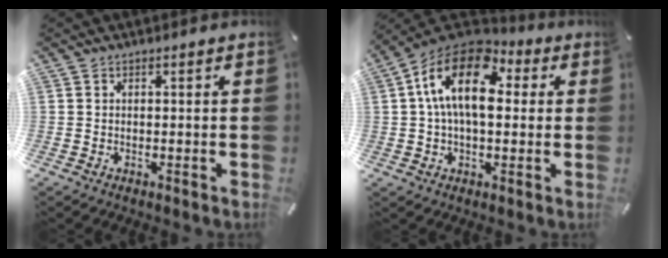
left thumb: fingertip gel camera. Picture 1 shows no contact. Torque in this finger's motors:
{"motor_torque": [0.83, 1.58, 1.57, -1.20, 0.65]}